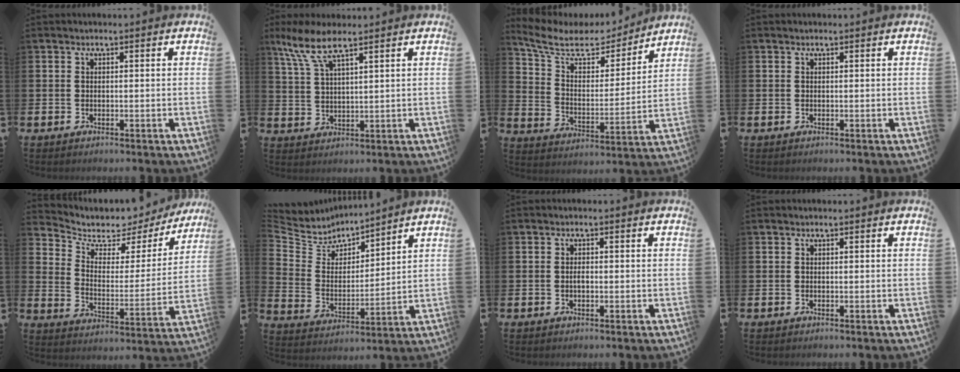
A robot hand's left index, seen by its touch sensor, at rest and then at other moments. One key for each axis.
{"total": 7.1, "fx": 5.5, "fy": 1.5, "fz": 4.2, "tx": -0.104, "ty": -0.006, "tz": 0.100}
{"total": 8.9, "fx": 7.4, "fy": 4.0, "fz": 3.2, "tx": -0.100, "ty": -0.046, "tz": 0.125}
{"total": 0.0}
{"total": 5.4, "fx": 4.7, "fy": 2.5, "fz": 1.2, "tx": -0.059, "ty": -0.035, "tz": 0.074}
{"total": 6.1, "fx": 5.7, "fy": 2.2, "fz": 0.1, "tx": -0.048, "ty": -0.047, "tz": 0.100}
{"total": 0.9, "fx": -0.1, "fy": 0.4, "fz": 0.8, "tx": -0.014, "ty": 0.001, "tz": -0.003}
{"total": 0.0}